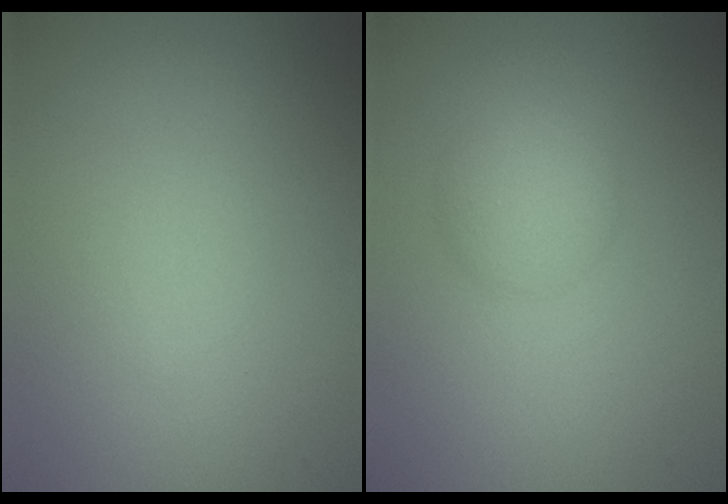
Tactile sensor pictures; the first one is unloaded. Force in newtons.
{"total": 3.0, "press": 3.0, "slide": 0.2}